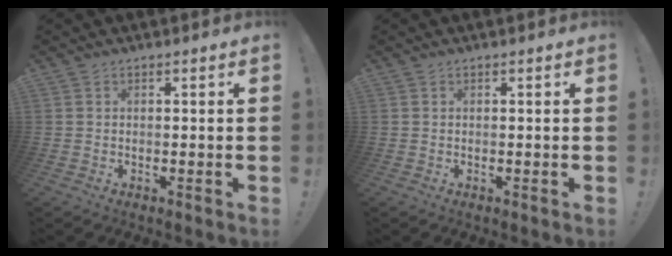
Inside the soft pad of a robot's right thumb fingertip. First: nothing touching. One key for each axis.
{"total": 0.0}